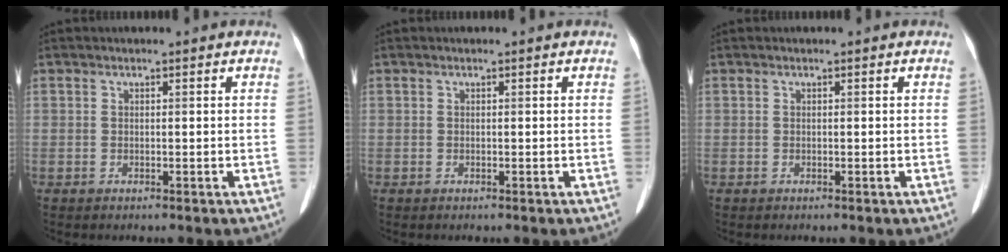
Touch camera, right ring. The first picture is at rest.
{"total": 0.0}
{"total": 0.0}